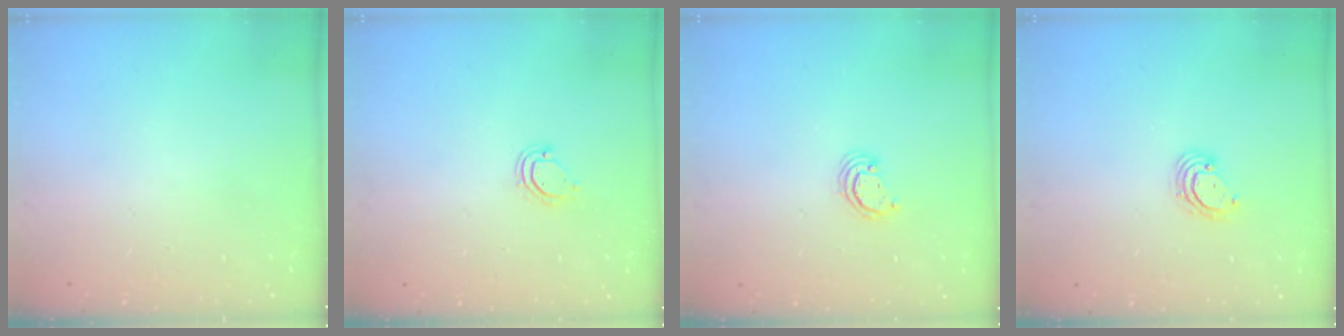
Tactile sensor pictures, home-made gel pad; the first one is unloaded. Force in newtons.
{"total": 4.3, "press": 4.3, "slide": 0.3}
{"total": 2.5, "press": 2.5, "slide": 0.2}
{"total": 3.4, "press": 3.4, "slide": 0.2}